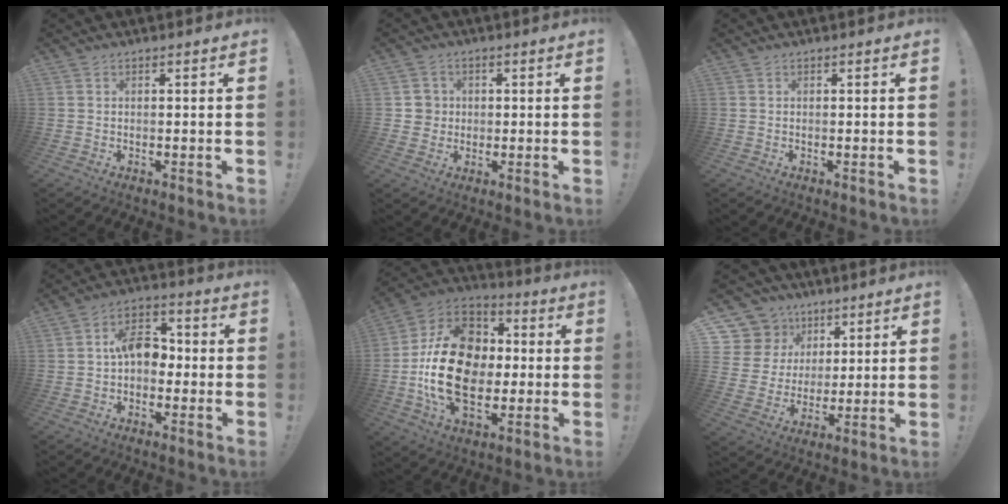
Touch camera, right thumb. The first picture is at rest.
{"total": 4.8, "force": [0.4, 4.7, 0.8], "torque": [0.001, 0.003, 0.009]}
{"total": 0.0}
{"total": 10.6, "force": [-0.3, 7.4, 7.5], "torque": [-0.117, 0.020, -0.003]}
{"total": 23.8, "force": [-2.1, 17.0, 16.6], "torque": [-0.288, 0.023, -0.020]}
{"total": 12.3, "force": [6.0, 10.2, 3.4], "torque": [-0.053, -0.037, 0.131]}